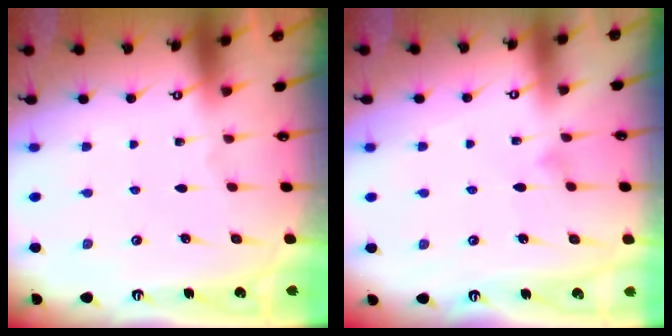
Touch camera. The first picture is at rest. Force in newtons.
{"total": 5.0, "press": 5.0, "slide": 0.3}